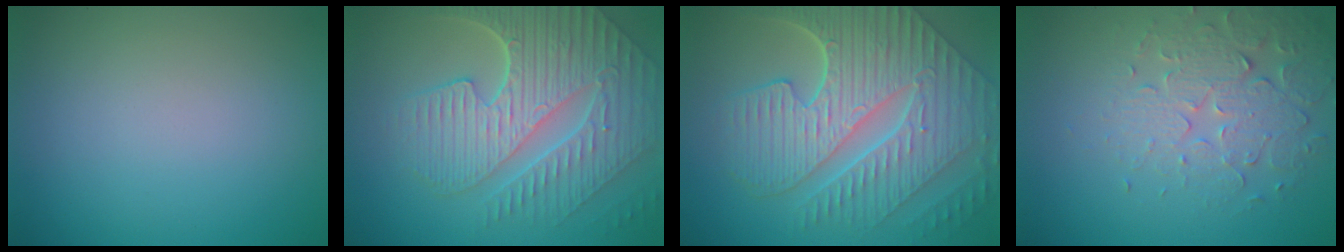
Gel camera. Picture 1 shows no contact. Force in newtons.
{"total": 9.2, "press": 6.2, "slide": 6.7}
{"total": 10.2, "press": 6.9, "slide": 7.4}
{"total": 4.0, "press": 3.7, "slide": 1.4}